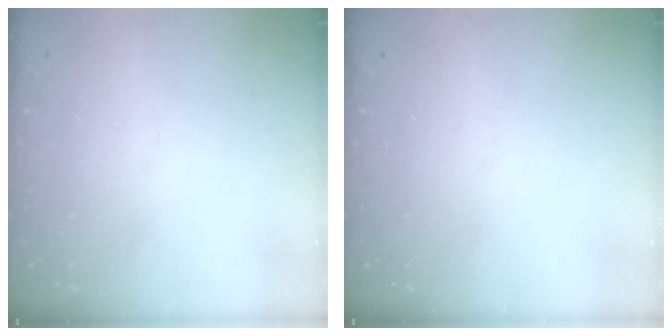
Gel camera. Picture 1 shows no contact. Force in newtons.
{"total": 0.0}